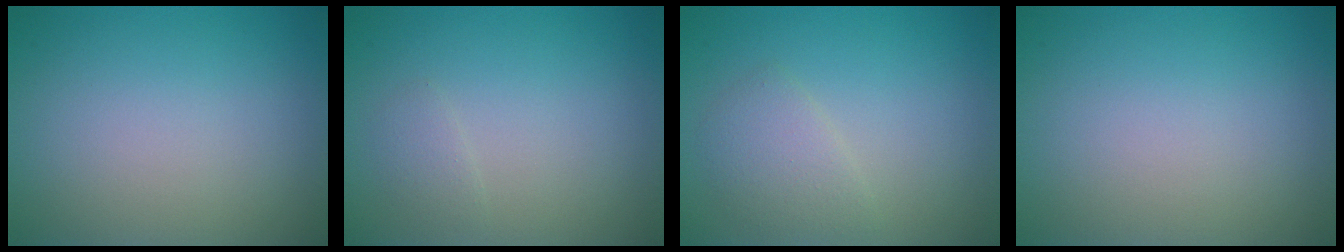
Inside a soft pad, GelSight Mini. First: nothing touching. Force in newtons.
{"total": 0.9, "press": 0.9, "slide": 0.0}
{"total": 2.2, "press": 2.2, "slide": 0.0}
{"total": 0.0}